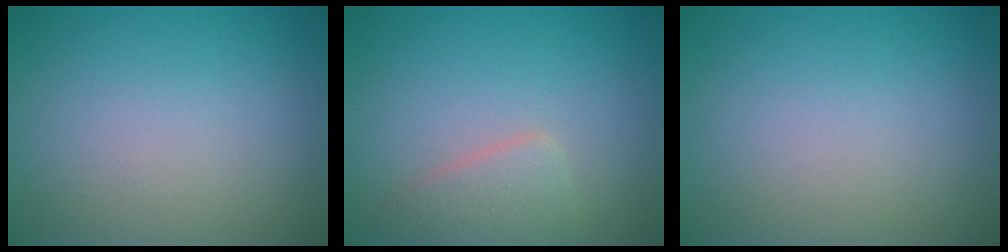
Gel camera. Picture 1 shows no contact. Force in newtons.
{"total": 2.4, "press": 2.4, "slide": 0.1}
{"total": 0.0}